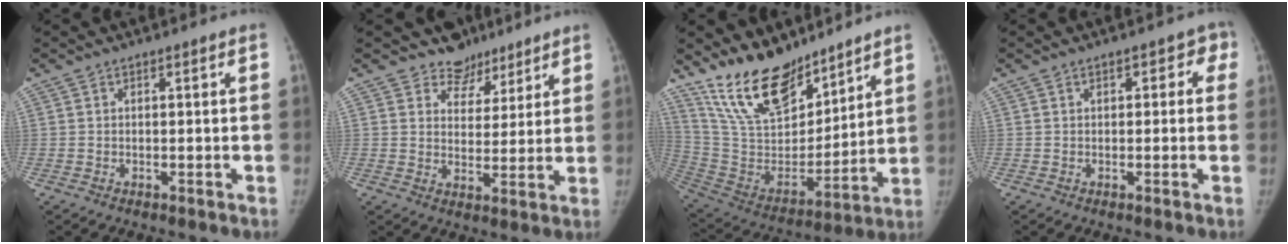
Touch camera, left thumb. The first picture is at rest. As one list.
[{"total": 6.7, "force": [5.3, 4.2, -0.1], "torque": [0.035, -0.042, 0.083]}, {"total": 20.2, "force": [16.0, 8.4, 9.1], "torque": [-0.121, -0.095, 0.300]}, {"total": 3.0, "force": [1.0, 2.2, 1.7], "torque": [0.013, 0.004, 0.005]}]